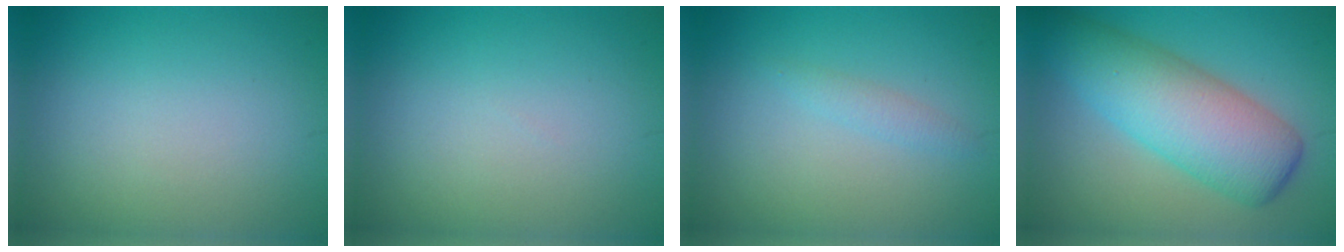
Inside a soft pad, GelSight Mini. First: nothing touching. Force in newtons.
{"total": 0.0}
{"total": 1.1, "press": 1.1, "slide": 0.1}
{"total": 6.7, "press": 6.7, "slide": 0.1}